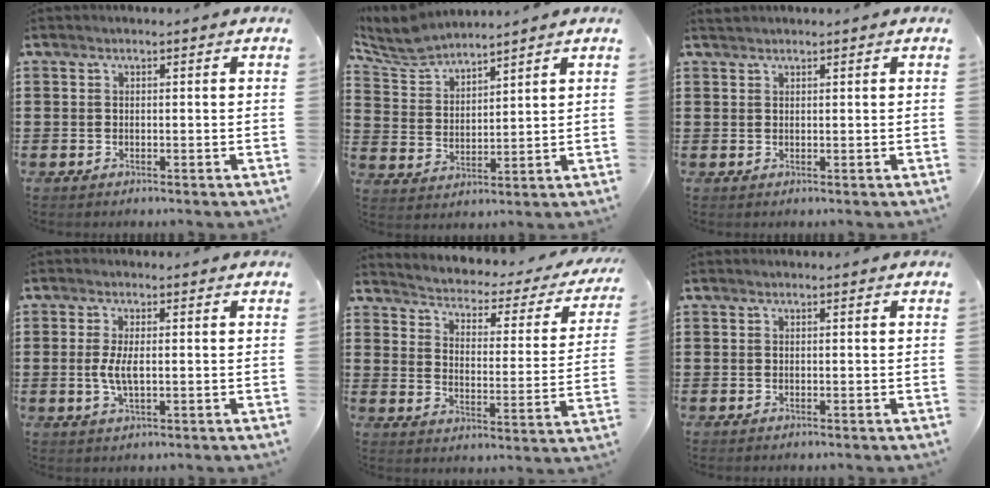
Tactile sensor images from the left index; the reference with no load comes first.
{"total": 5.6, "force": [5.4, 0.9, 1.4], "torque": [-0.051, -0.021, 0.096]}
{"total": 0.8, "force": [0.8, 0.1, 0.1], "torque": [-0.005, 0.001, 0.016]}
{"total": 3.9, "force": [-0.1, 1.3, 3.6], "torque": [-0.088, -0.007, -0.010]}
{"total": 1.6, "force": [1.4, 0.6, 0.5], "torque": [-0.026, -0.023, 0.011]}
{"total": 0.0}